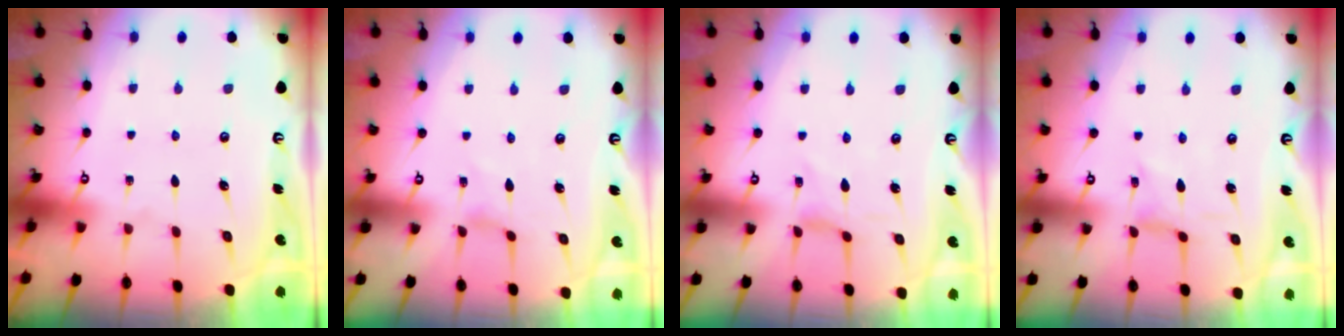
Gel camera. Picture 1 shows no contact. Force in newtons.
{"total": 0.0}
{"total": 0.0}
{"total": 0.0}